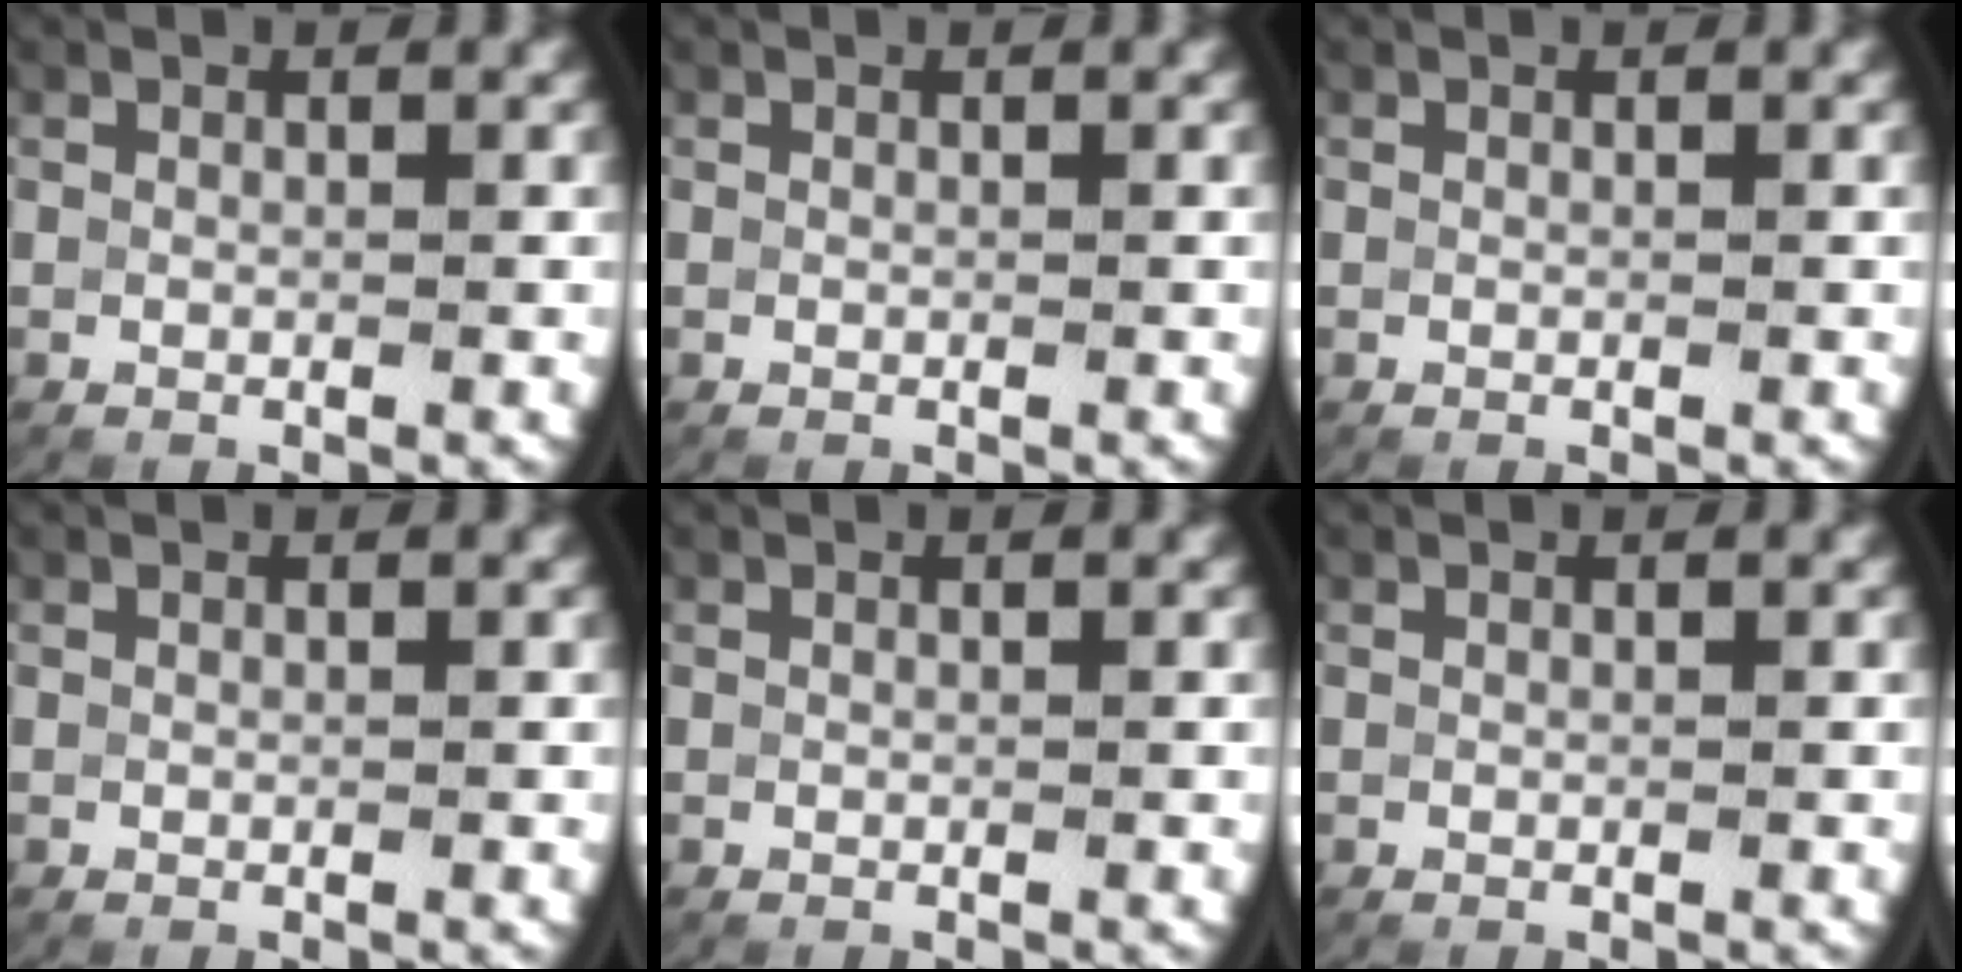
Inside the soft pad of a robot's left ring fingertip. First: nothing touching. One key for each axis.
{"total": 0.0}
{"total": 0.0}
{"total": 0.0}
{"total": 0.0}
{"total": 0.0}